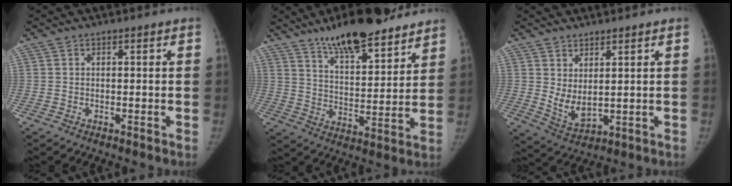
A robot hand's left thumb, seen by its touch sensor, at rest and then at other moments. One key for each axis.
{"total": 17.5, "fx": 13.4, "fy": 5.1, "fz": 10.1, "tx": -0.125, "ty": -0.070, "tz": 0.219}
{"total": 6.0, "fx": 2.3, "fy": 2.7, "fz": 4.8, "tx": -0.084, "ty": -0.029, "tz": 0.057}